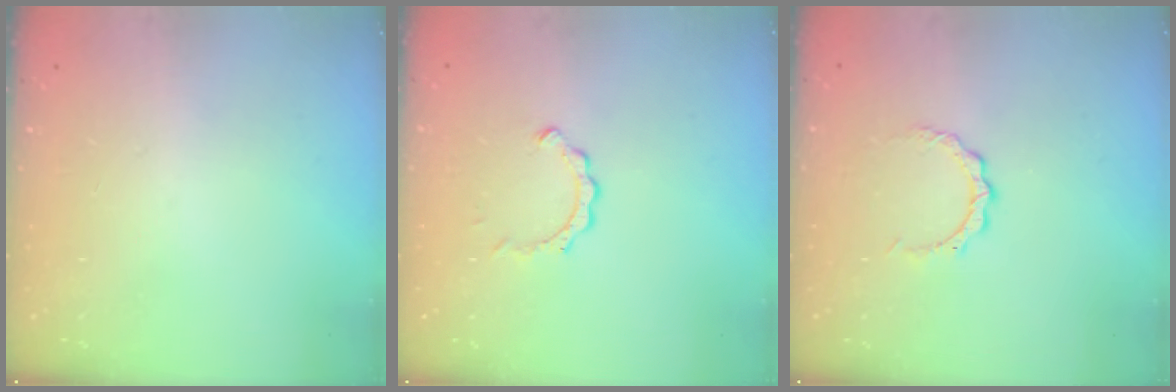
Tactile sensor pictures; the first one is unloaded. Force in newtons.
{"total": 2.1, "press": 2.1, "slide": 0.2}
{"total": 3.8, "press": 3.7, "slide": 0.3}